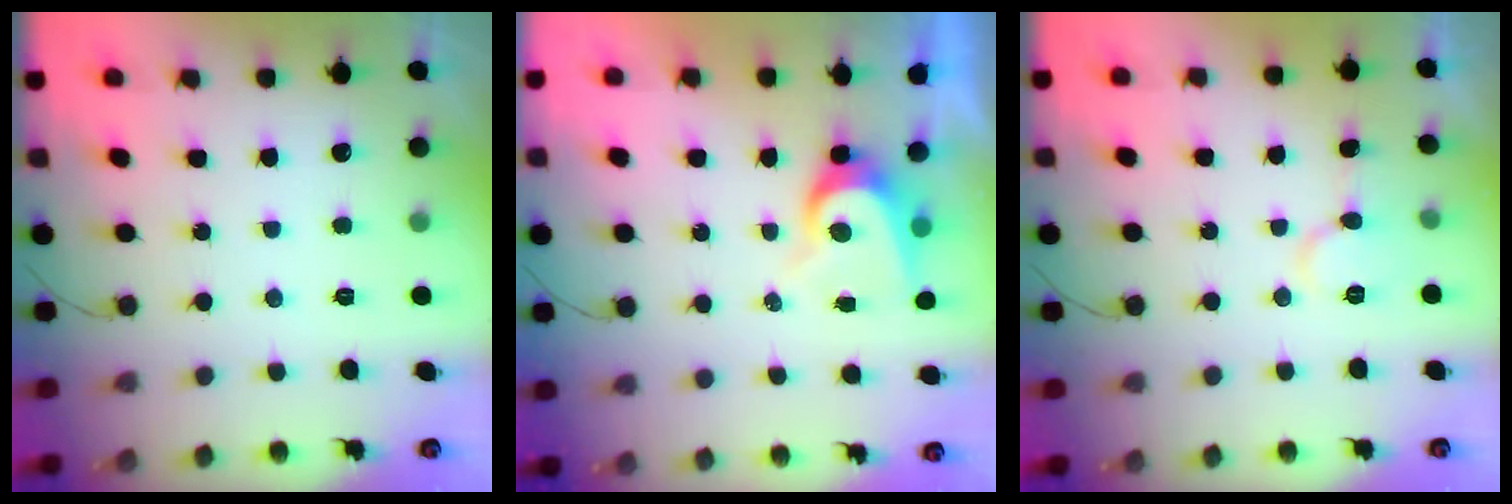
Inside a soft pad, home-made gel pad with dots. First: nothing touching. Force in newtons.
{"total": 7.0, "press": 7.0, "slide": 0.7}
{"total": 6.3, "press": 6.3, "slide": 0.5}